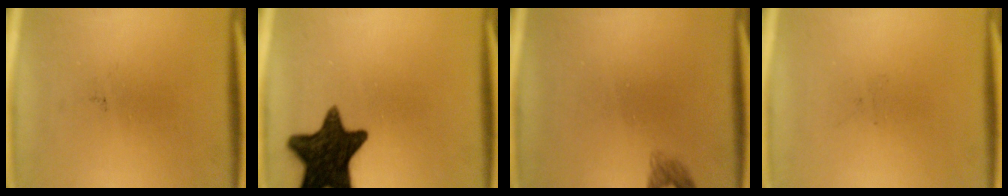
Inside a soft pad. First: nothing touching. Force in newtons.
{"total": 15.2}
{"total": 1.4}
{"total": 0.0}